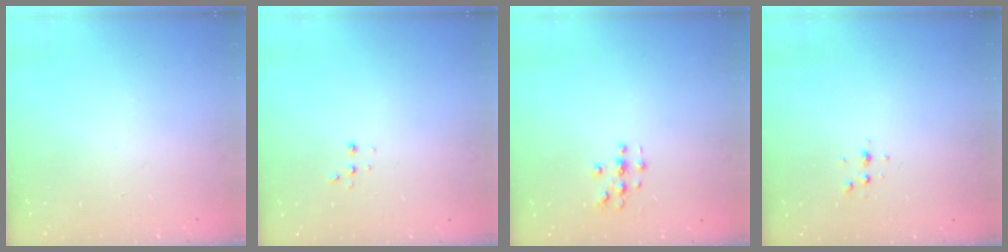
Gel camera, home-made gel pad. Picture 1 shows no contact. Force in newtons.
{"total": 2.2, "press": 2.2, "slide": 0.5}
{"total": 3.4, "press": 3.4, "slide": 0.2}
{"total": 3.6, "press": 3.1, "slide": 1.7}